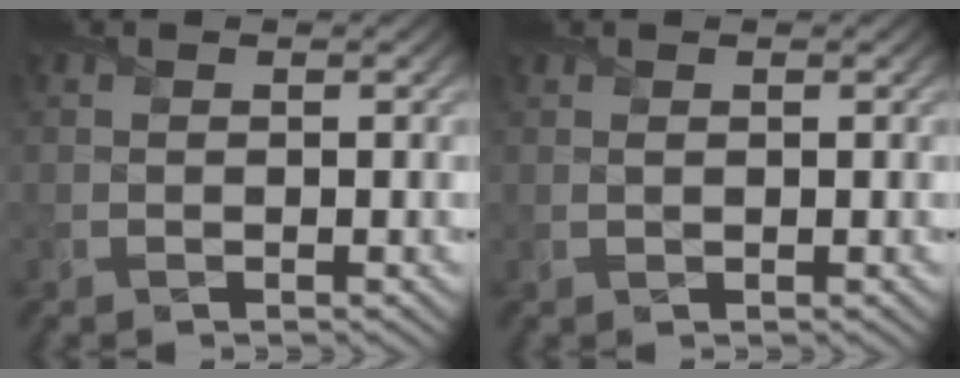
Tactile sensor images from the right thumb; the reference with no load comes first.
{"total": 0.5, "force": [0.3, 0.2, 0.4], "torque": [-0.009, 0.001, 0.007]}